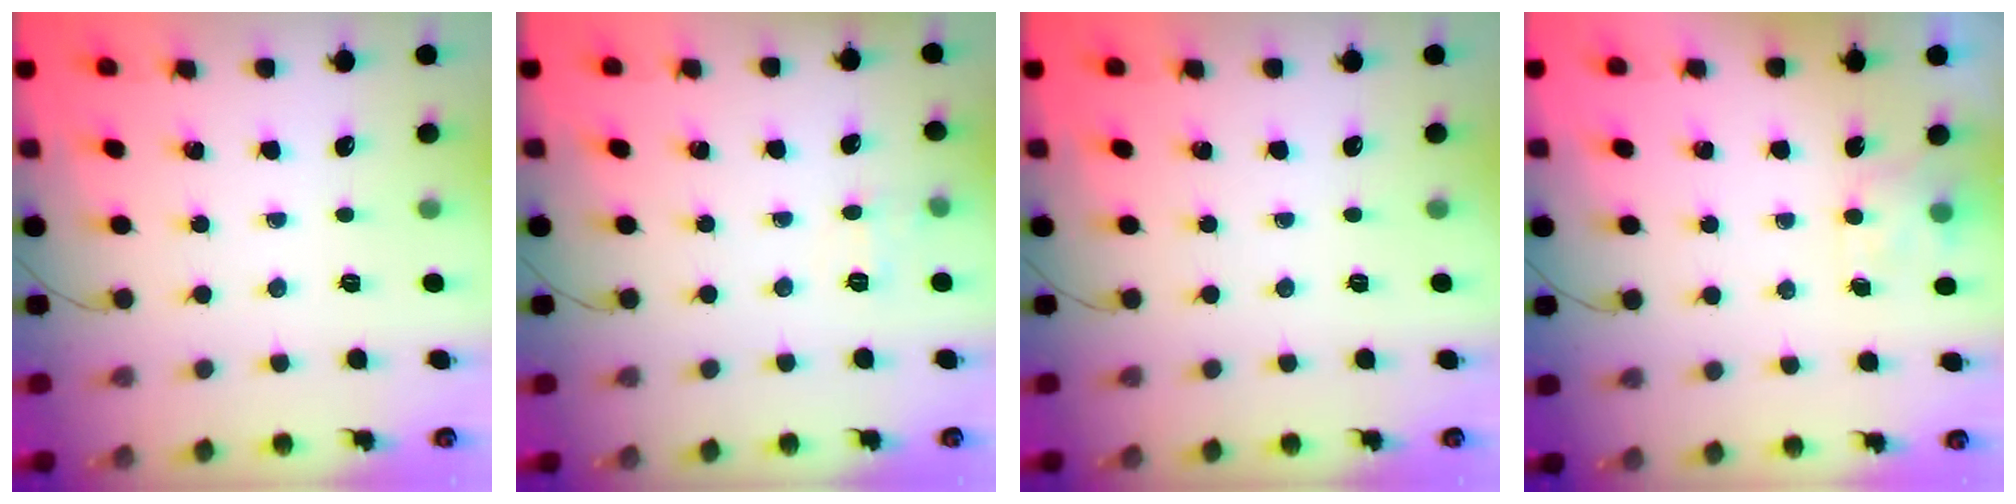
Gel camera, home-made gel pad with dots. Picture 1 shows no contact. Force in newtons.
{"total": 5.8, "press": 5.7, "slide": 1.4}
{"total": 0.0}
{"total": 4.1, "press": 4.0, "slide": 1.2}